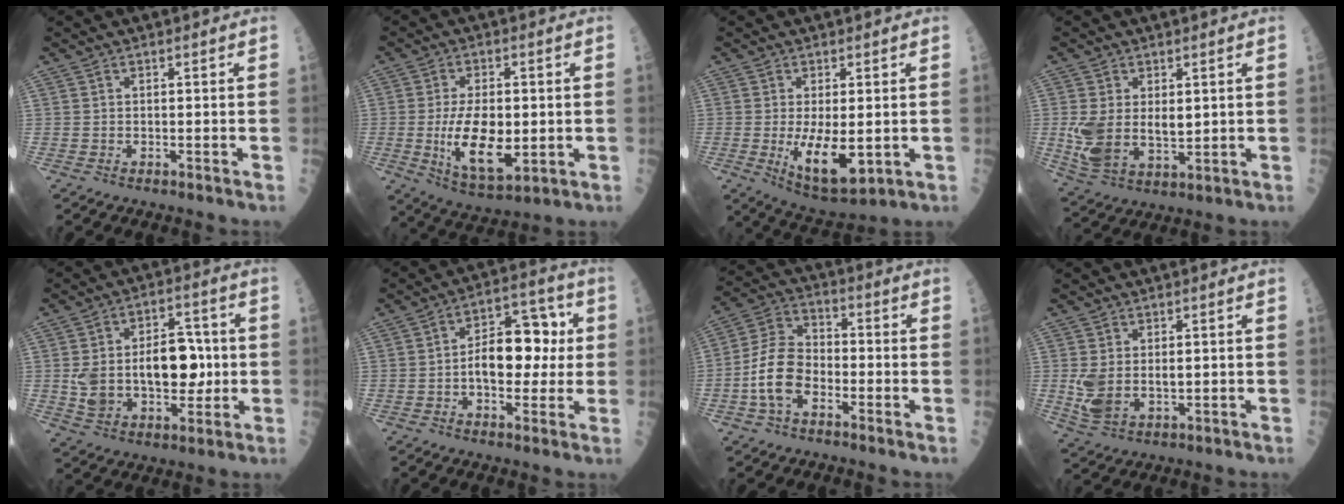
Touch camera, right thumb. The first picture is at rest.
{"total": 13.3, "force": [-1.3, 6.4, 11.5], "torque": [-0.191, -0.015, -0.012]}
{"total": 10.6, "force": [-1.4, 4.6, 9.5], "torque": [-0.147, -0.024, -0.007]}
{"total": 10.6, "force": [0.8, 6.7, 8.2], "torque": [-0.156, -0.014, 0.030]}
{"total": 17.0, "force": [0.2, 10.5, 13.3], "torque": [-0.183, 0.021, 0.015]}
{"total": 13.0, "force": [0.2, 7.8, 10.4], "torque": [-0.116, 0.029, -0.003]}
{"total": 10.9, "force": [-3.2, 6.9, 7.8], "torque": [-0.139, 0.036, -0.072]}
{"total": 7.1, "force": [0.3, 4.7, 5.3], "torque": [-0.104, -0.006, 0.018]}